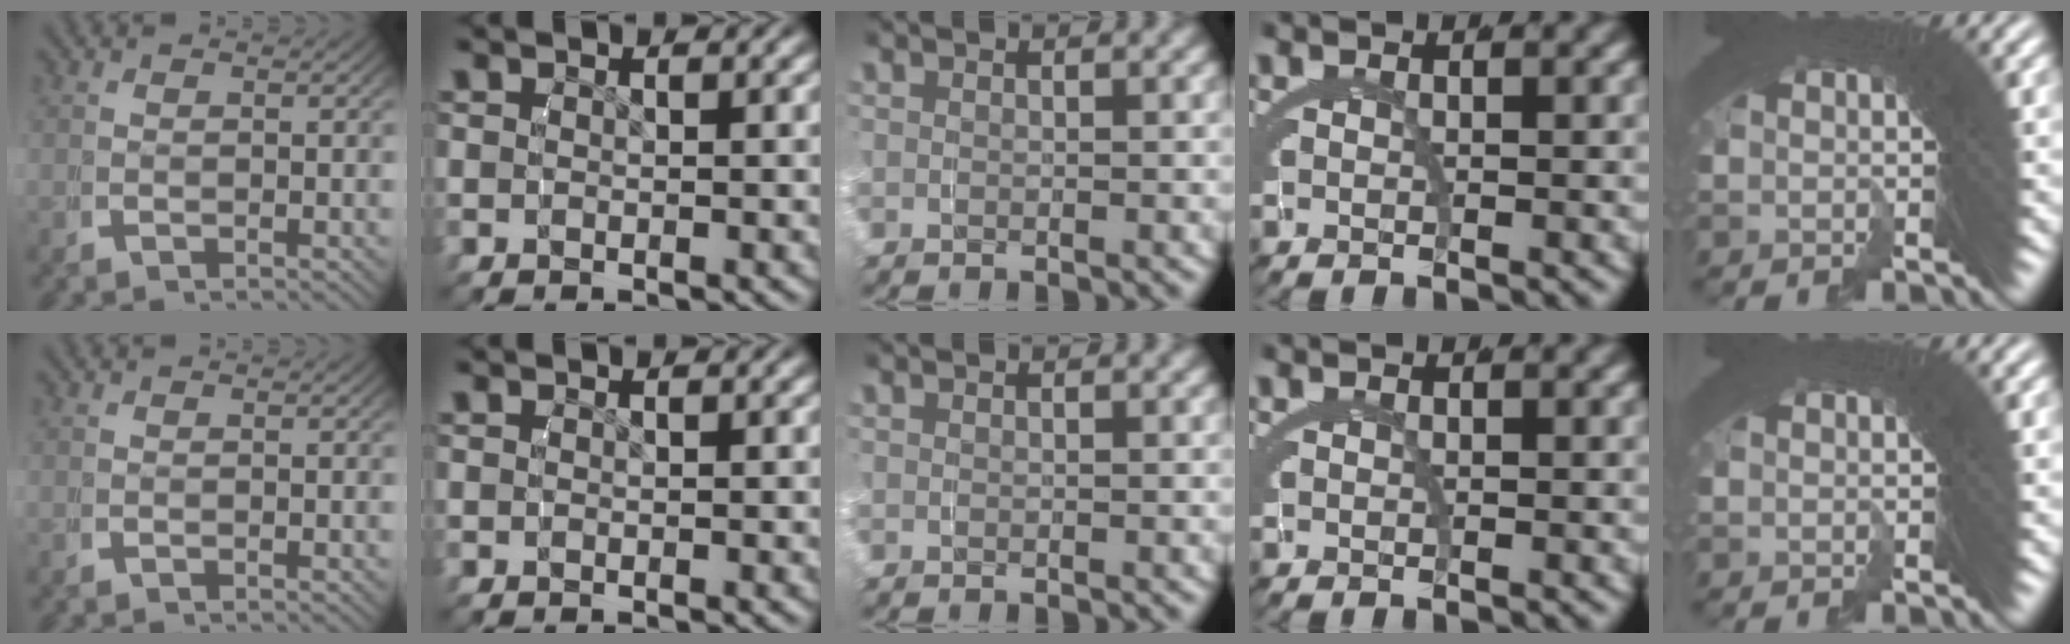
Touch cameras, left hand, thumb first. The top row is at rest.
{}